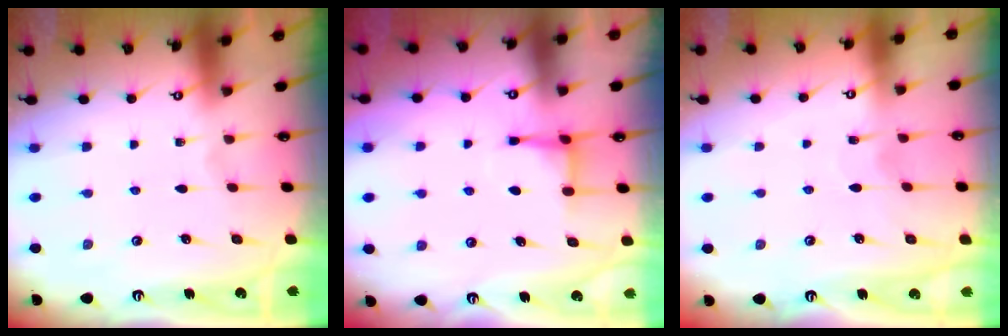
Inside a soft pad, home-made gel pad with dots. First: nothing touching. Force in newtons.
{"total": 3.8, "press": 3.8, "slide": 0.7}
{"total": 5.8, "press": 5.8, "slide": 0.6}